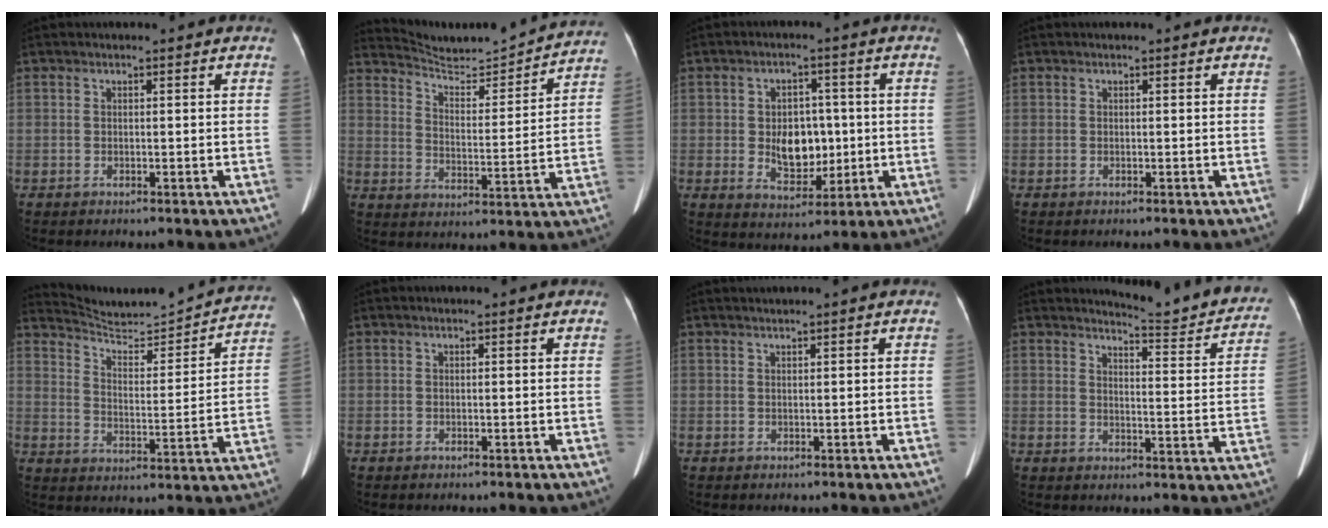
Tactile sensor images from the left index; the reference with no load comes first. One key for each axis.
{"total": 14.9, "fx": 14.6, "fy": 0.7, "fz": 2.9, "tx": -0.054, "ty": -0.027, "tz": 0.201}
{"total": 7.3, "fx": -0.4, "fy": 4.9, "fz": 5.4, "tx": -0.094, "ty": 0.002, "tz": 0.002}
{"total": 0.0}
{"total": 18.3, "fx": 17.6, "fy": 1.4, "fz": 4.8, "tx": -0.075, "ty": -0.040, "tz": 0.237}
{"total": 0.0}
{"total": 0.7, "fx": 0.5, "fy": -0.2, "fz": 0.5, "tx": -0.011, "ty": 0.008, "tz": 0.016}
{"total": 12.7, "fx": 12.2, "fy": 0.7, "fz": 3.3, "tx": -0.033, "ty": -0.057, "tz": 0.131}